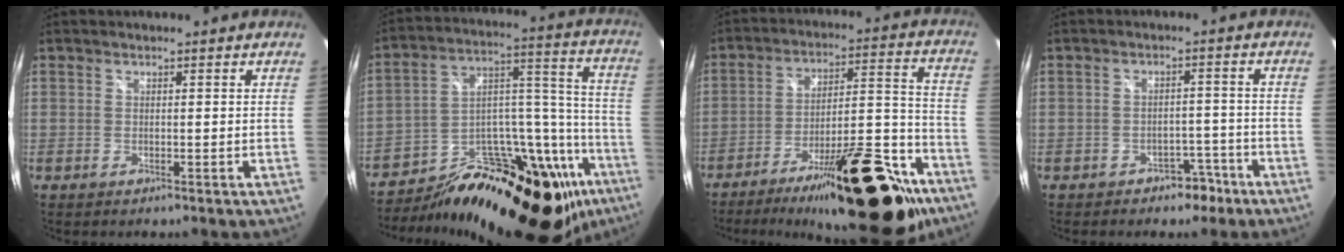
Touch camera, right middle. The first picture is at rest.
{"total": 33.4, "force": [-20.7, 16.3, 20.5], "torque": [-0.298, 0.046, -0.287]}
{"total": 26.3, "force": [-18.1, 8.1, 17.3], "torque": [-0.252, 0.007, -0.259]}
{"total": 4.3, "force": [-3.0, 2.7, 1.3], "torque": [-0.024, 0.016, -0.034]}